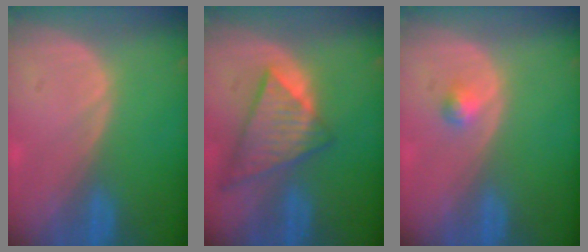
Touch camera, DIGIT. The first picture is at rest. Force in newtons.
{"total": 9.0, "press": 7.8, "slide": 4.4}
{"total": 1.5, "press": 1.5, "slide": 0.3}